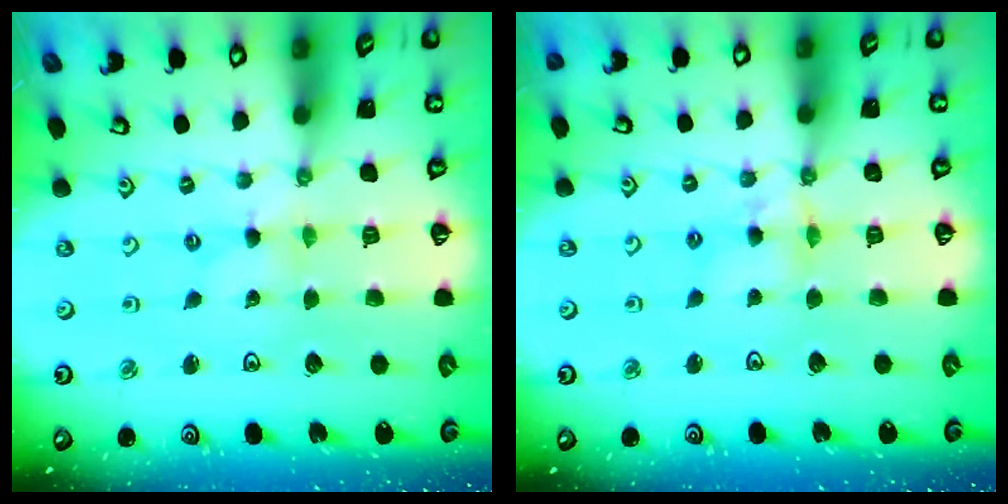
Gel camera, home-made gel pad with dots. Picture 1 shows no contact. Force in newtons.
{"total": 5.7, "press": 5.7, "slide": 0.5}